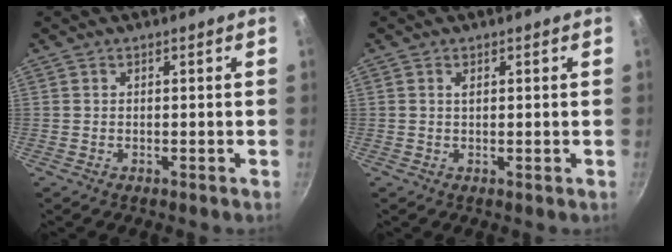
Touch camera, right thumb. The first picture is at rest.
{"total": 0.9, "force": [0.4, 0.2, 0.8], "torque": [-0.015, -0.002, 0.004]}